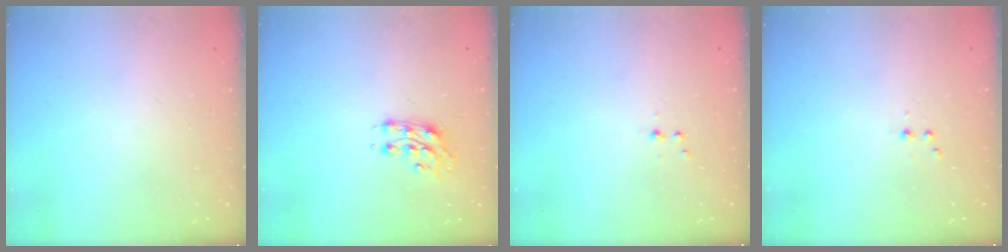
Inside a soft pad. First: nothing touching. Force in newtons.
{"total": 8.0, "press": 7.9, "slide": 0.9}
{"total": 2.8, "press": 2.4, "slide": 1.5}
{"total": 2.3, "press": 2.1, "slide": 0.9}